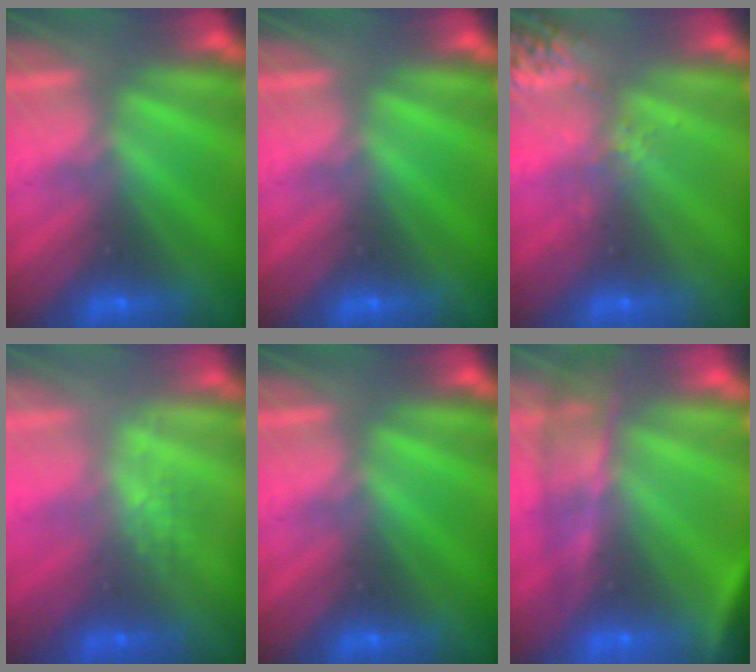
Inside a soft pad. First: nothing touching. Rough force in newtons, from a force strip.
{"total": 0.0}
{"total": 2.6}
{"total": 2.7}
{"total": 0.0}
{"total": 7.2}